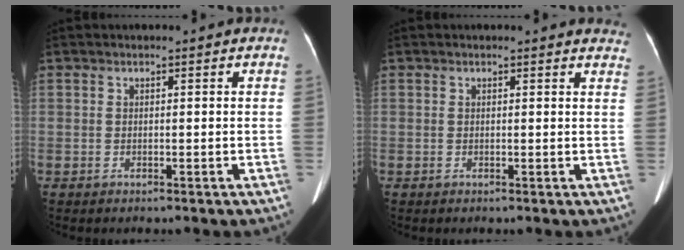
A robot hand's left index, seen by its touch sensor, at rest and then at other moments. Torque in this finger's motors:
{"motor_torque": [0.02, 0.02, -0.03, 0.00]}